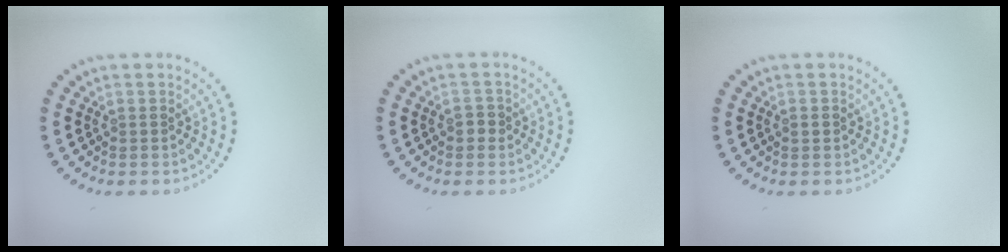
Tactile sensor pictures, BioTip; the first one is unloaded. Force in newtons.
{"total": 1.1, "press": 1.0, "slide": 0.4}
{"total": 0.7, "press": 0.7, "slide": 0.1}